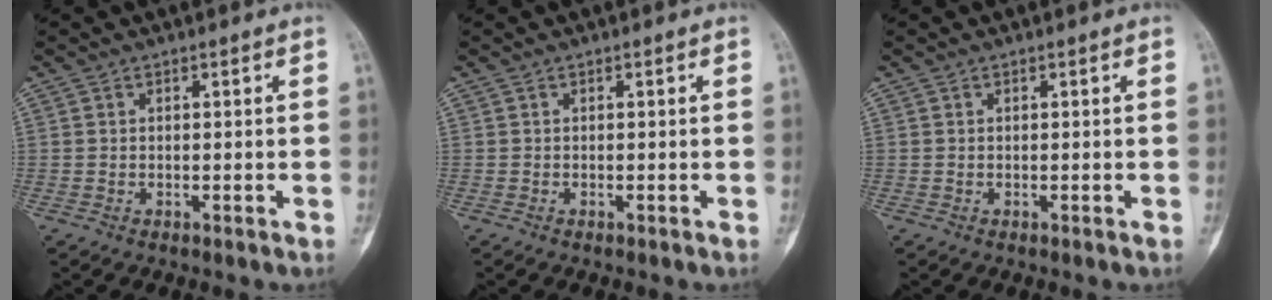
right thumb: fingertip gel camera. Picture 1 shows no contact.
{"total": 0.0}
{"total": 0.0}